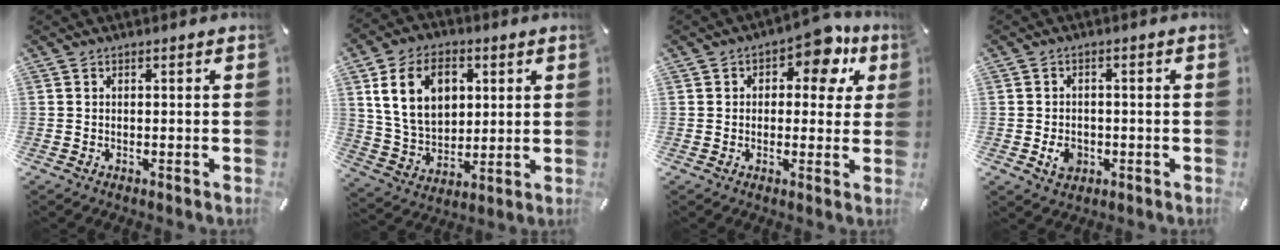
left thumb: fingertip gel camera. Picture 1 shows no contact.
{"total": 13.8, "force": [4.6, 10.1, 8.2], "torque": [-0.165, 0.003, 0.084]}
{"total": 9.3, "force": [4.7, 5.4, 5.9], "torque": [-0.064, -0.027, 0.075]}
{"total": 3.7, "force": [-1.0, 3.1, 1.9], "torque": [-0.029, 0.001, -0.018]}